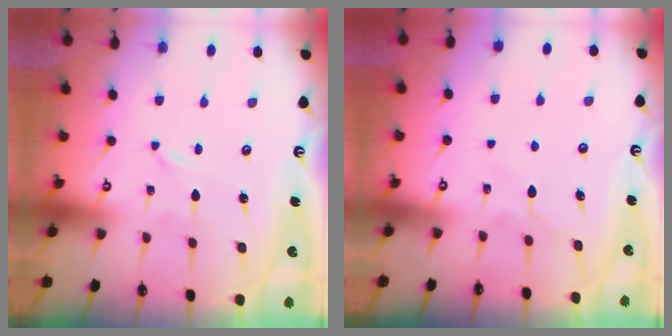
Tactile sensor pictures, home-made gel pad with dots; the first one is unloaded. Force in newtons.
{"total": 6.3, "press": 6.3, "slide": 0.9}